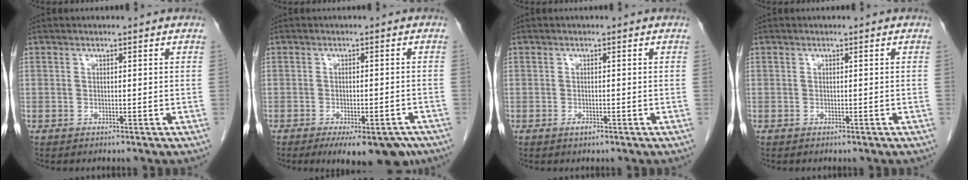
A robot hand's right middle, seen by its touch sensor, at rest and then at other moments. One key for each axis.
{"total": 10.4, "fx": -7.4, "fy": 3.9, "fz": 6.3, "tx": -0.073, "ty": -0.003, "tz": -0.099}
{"total": 0.9, "fx": -0.5, "fy": 0.4, "fz": 0.6, "tx": -0.011, "ty": 0.000, "tz": -0.007}
{"total": 0.0}